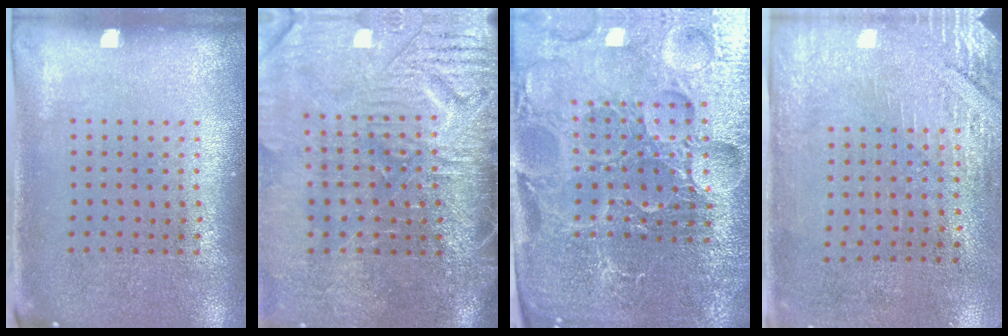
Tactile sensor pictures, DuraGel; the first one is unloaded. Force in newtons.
{"total": 4.8, "press": 4.1, "slide": 2.5}
{"total": 5.5, "press": 5.1, "slide": 1.9}
{"total": 2.9, "press": 2.5, "slide": 1.5}